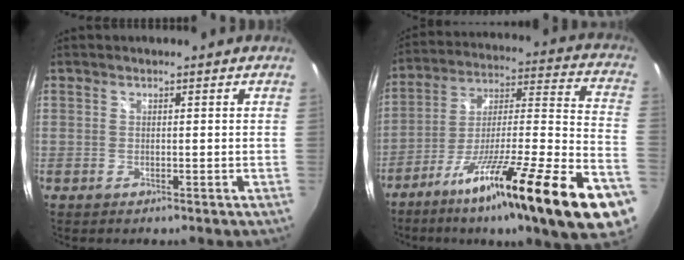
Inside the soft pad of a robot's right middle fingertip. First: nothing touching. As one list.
[{"total": 30.7, "force": [-18.6, 2.8, 24.2], "torque": [-0.337, -0.040, -0.288]}]